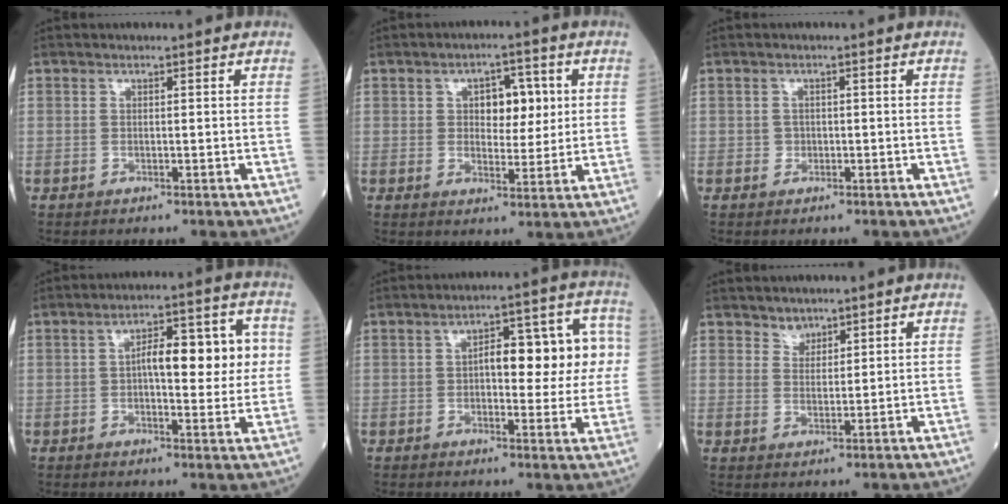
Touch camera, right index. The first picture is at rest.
{"total": 6.2, "force": [1.6, 3.4, 5.0], "torque": [-0.068, 0.010, 0.026]}
{"total": 1.0, "force": [-0.3, 0.9, 0.2], "torque": [-0.002, 0.004, -0.006]}
{"total": 10.4, "force": [1.2, 3.5, 9.7], "torque": [-0.140, 0.028, 0.016]}
{"total": 11.4, "force": [1.1, 4.4, 10.5], "torque": [-0.132, 0.040, 0.017]}
{"total": 2.2, "force": [1.9, 1.1, 0.1], "torque": [0.001, -0.004, 0.031]}